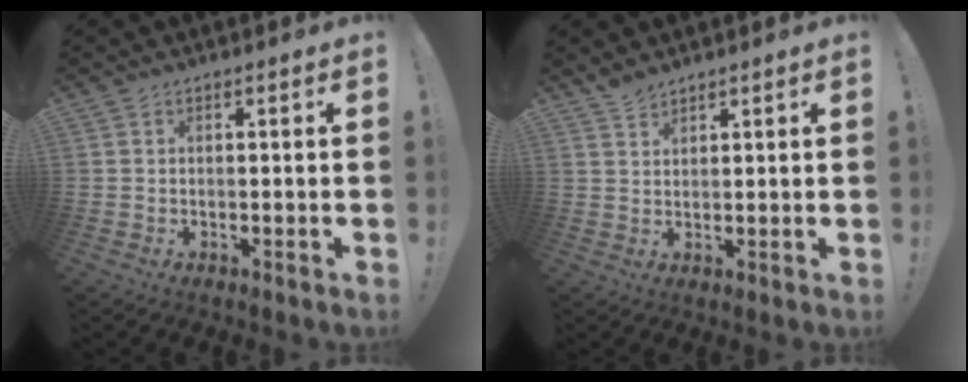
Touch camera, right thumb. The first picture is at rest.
{"total": 3.0, "force": [2.7, 0.9, 0.8], "torque": [-0.016, -0.016, 0.052]}